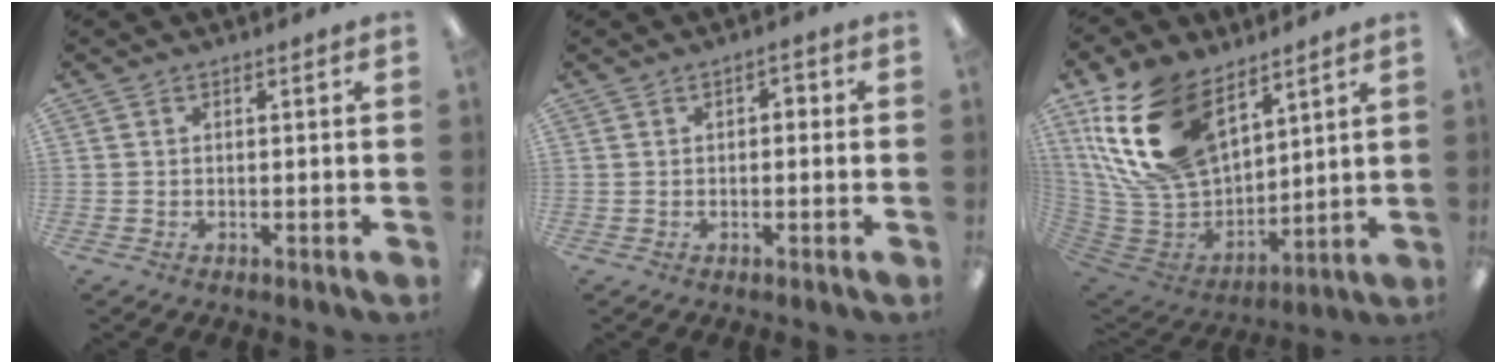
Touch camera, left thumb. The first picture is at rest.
{"total": 1.9, "force": [-0.4, 1.3, 1.2], "torque": [-0.022, 0.009, -0.010]}
{"total": 23.6, "force": [11.6, 14.2, 14.7], "torque": [-0.330, -0.042, 0.214]}